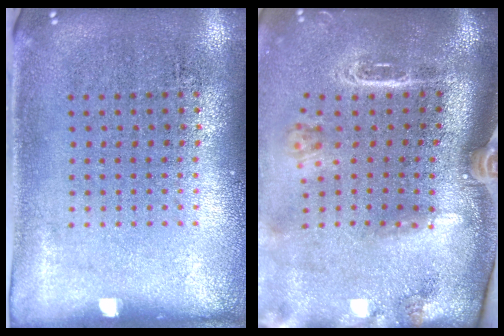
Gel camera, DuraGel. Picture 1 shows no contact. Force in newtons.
{"total": 2.9, "press": 2.0, "slide": 2.1}